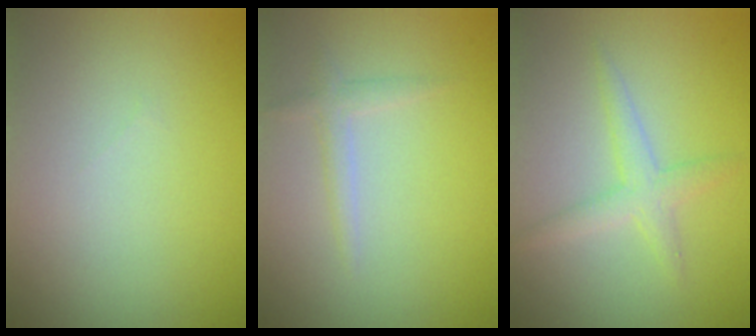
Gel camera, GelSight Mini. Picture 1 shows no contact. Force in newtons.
{"total": 1.3, "press": 1.3, "slide": 0.0}
{"total": 2.2, "press": 2.2, "slide": 0.1}